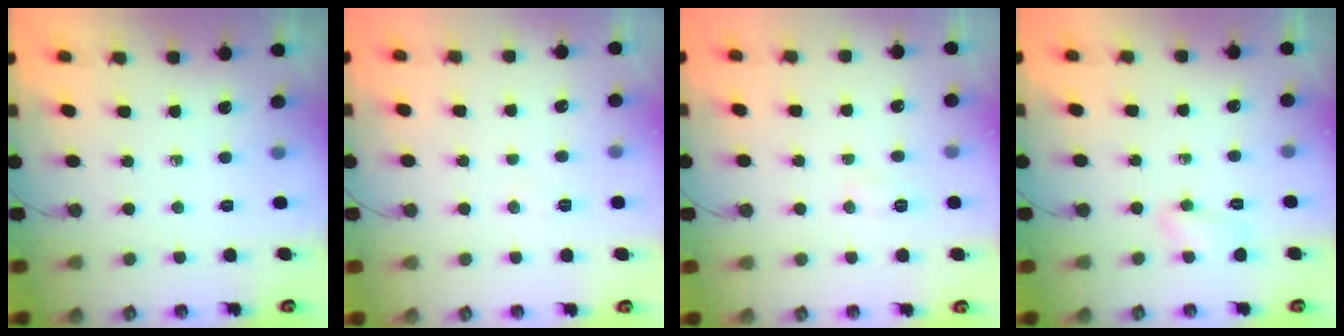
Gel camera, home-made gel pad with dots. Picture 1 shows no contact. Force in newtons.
{"total": 5.9, "press": 4.2, "slide": 4.1}
{"total": 5.1, "press": 5.1, "slide": 0.6}
{"total": 3.9, "press": 3.9, "slide": 0.7}